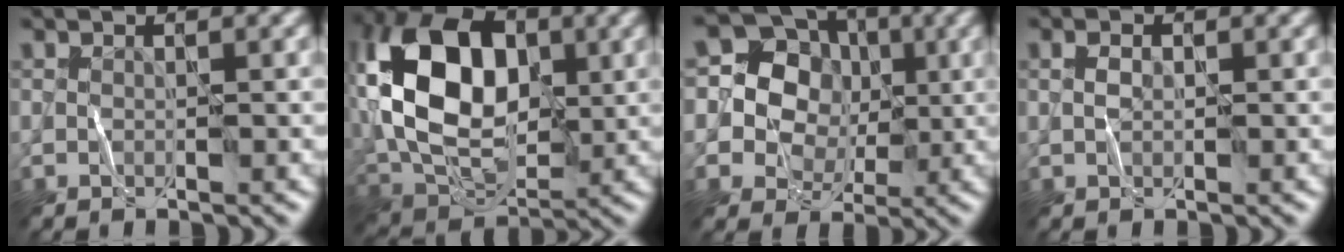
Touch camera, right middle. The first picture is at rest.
{"total": 13.7, "force": [1.3, 9.0, 10.3], "torque": [-0.195, 0.019, 0.010]}
{"total": 8.0, "force": [0.7, 7.4, 3.0], "torque": [-0.034, 0.026, -0.009]}
{"total": 1.1, "force": [0.1, 0.8, 0.7], "torque": [-0.017, 0.002, 0.002]}